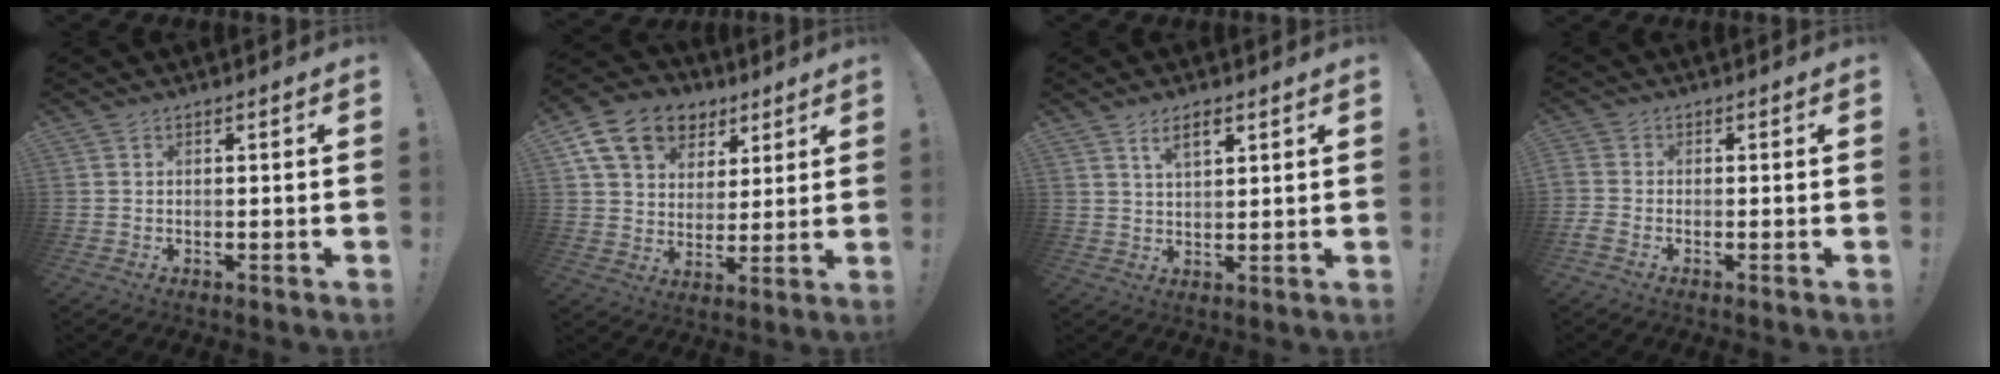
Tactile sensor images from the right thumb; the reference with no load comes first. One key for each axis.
{"total": 16.1, "fx": 8.3, "fy": 11.5, "fz": 7.6, "tx": -0.115, "ty": -0.036, "tz": 0.159}
{"total": 5.0, "fx": 2.8, "fy": 2.1, "fz": 3.6, "tx": -0.058, "ty": -0.008, "tz": 0.047}
{"total": 2.3, "fx": -1.1, "fy": 1.4, "fz": 1.4, "tx": -0.039, "ty": -0.003, "tz": -0.022}